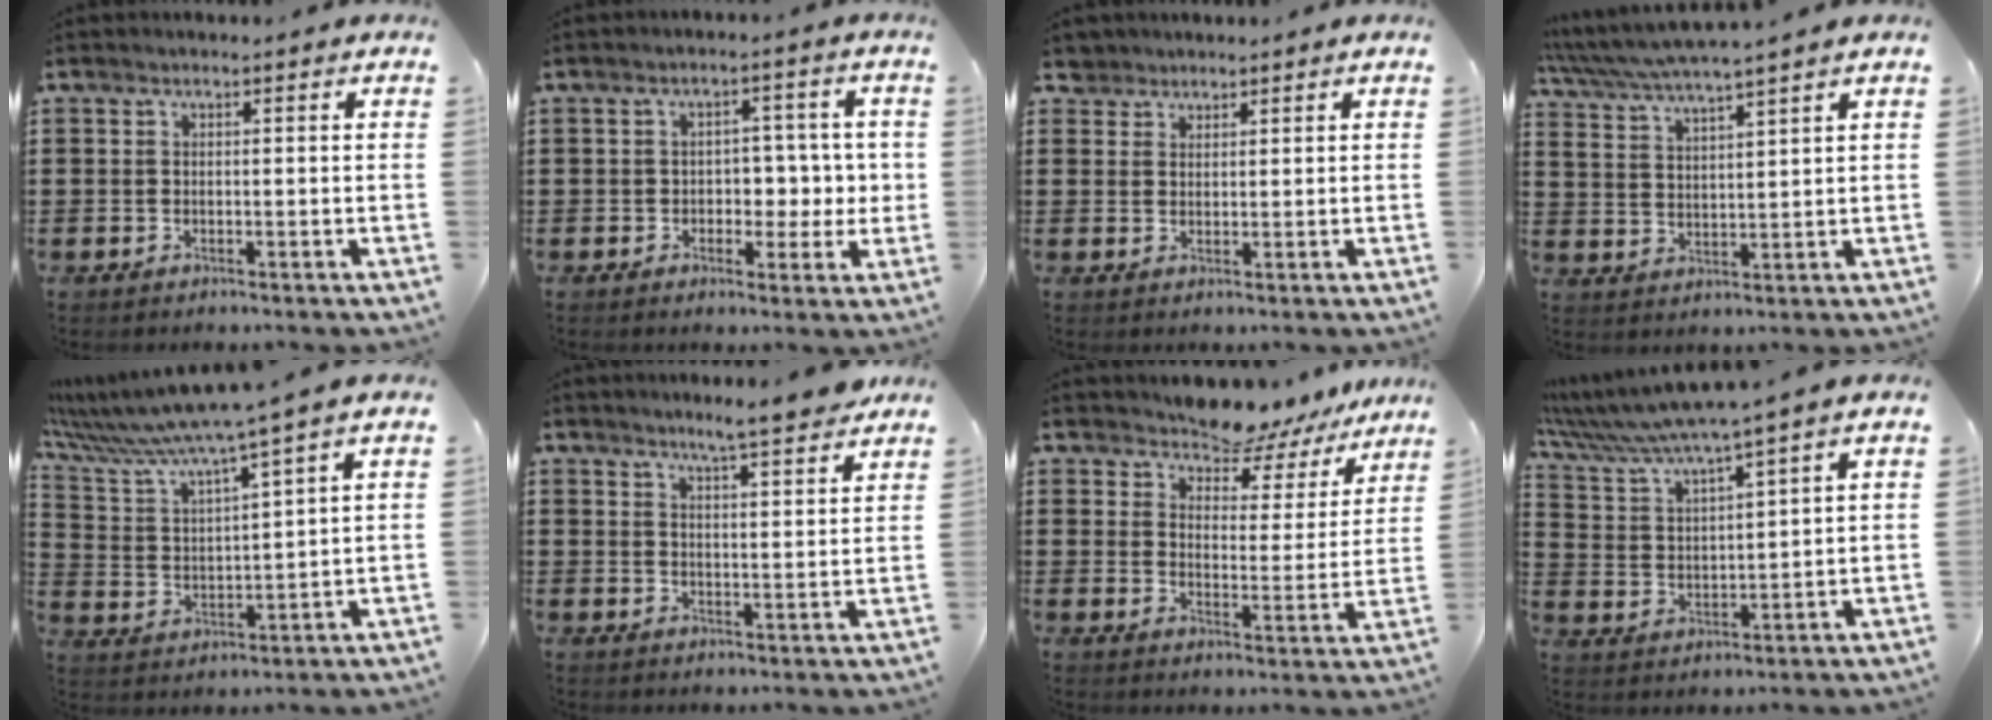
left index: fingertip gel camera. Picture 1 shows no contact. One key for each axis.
{"total": 4.4, "fx": -0.2, "fy": 3.6, "fz": 2.6, "tx": -0.038, "ty": 0.002, "tz": -0.014}
{"total": 2.7, "fx": 2.3, "fy": 1.4, "fz": 0.0, "tx": -0.011, "ty": 0.009, "tz": 0.044}
{"total": 3.9, "fx": 3.6, "fy": -0.5, "fz": 1.4, "tx": -0.042, "ty": -0.022, "tz": 0.059}
{"total": 6.3, "fx": 5.5, "fy": -0.9, "fz": 3.0, "tx": -0.084, "ty": -0.044, "tz": 0.086}
{"total": 4.6, "fx": 4.4, "fy": -0.5, "fz": 1.3, "tx": -0.040, "ty": -0.018, "tz": 0.077}
{"total": 6.3, "fx": 6.2, "fy": 0.6, "fz": 0.1, "tx": -0.034, "ty": -0.048, "tz": 0.113}
{"total": 6.0, "fx": 5.2, "fy": -0.7, "fz": 2.9, "tx": -0.080, "ty": -0.037, "tz": 0.086}